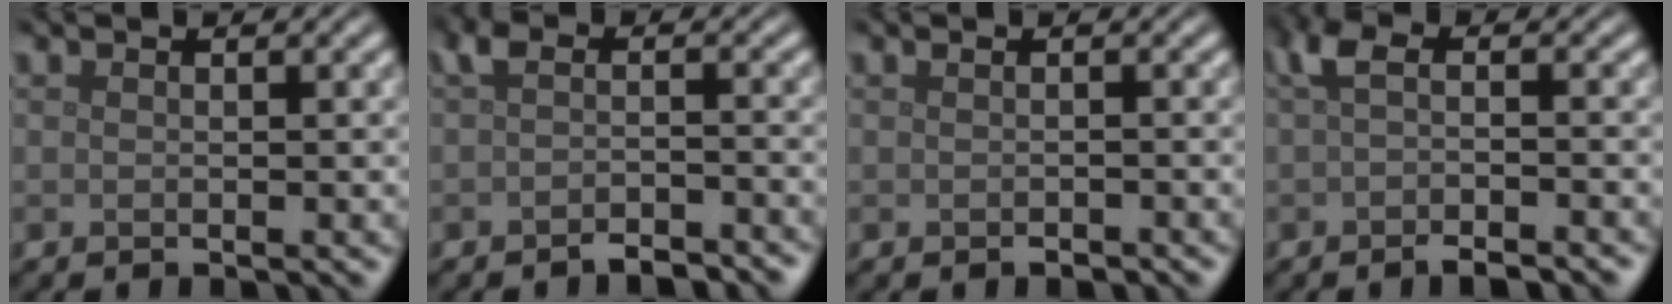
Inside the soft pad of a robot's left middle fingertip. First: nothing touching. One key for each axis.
{"total": 2.8, "fx": -1.7, "fy": 1.1, "fz": 1.9, "tx": -0.033, "ty": -0.004, "tz": -0.035}
{"total": 0.6, "fx": -0.4, "fy": 0.3, "fz": 0.4, "tx": -0.008, "ty": -0.003, "tz": -0.004}
{"total": 3.7, "fx": -1.2, "fy": 1.1, "fz": 3.3, "tx": -0.061, "ty": -0.008, "tz": -0.021}